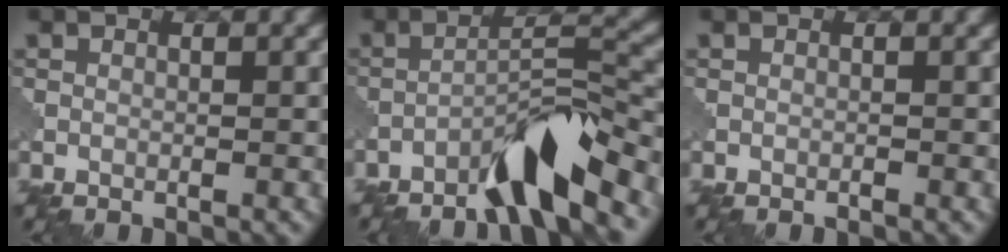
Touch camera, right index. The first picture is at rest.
{"total": 6.0, "force": [-4.5, 0.5, 3.9], "torque": [-0.063, 0.015, -0.087]}
{"total": 0.0}